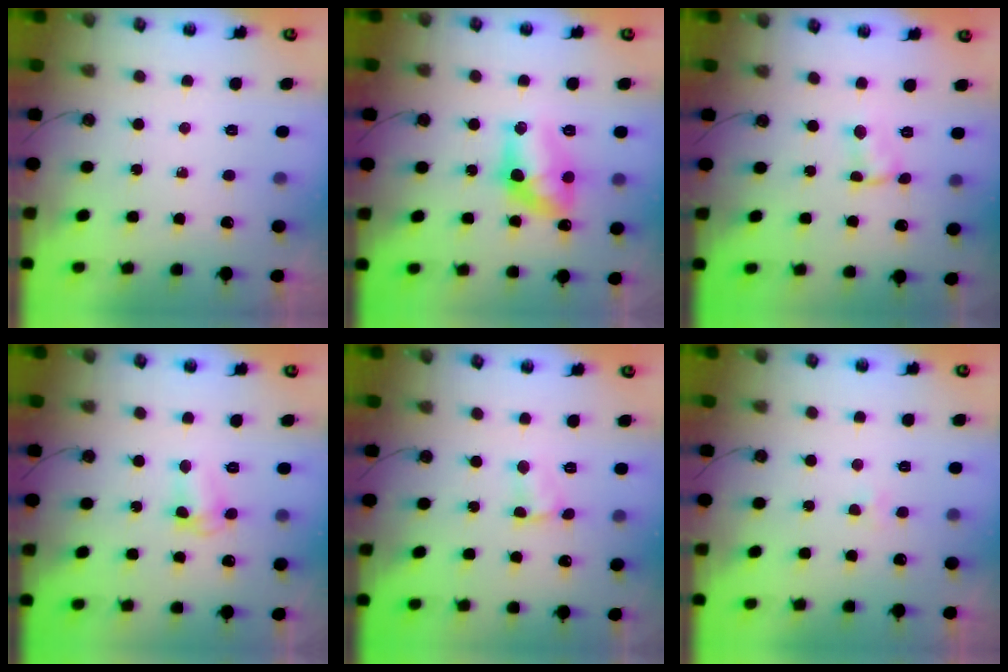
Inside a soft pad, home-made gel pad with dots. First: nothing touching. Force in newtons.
{"total": 12.3, "press": 12.3, "slide": 0.9}
{"total": 1.5, "press": 1.5, "slide": 0.2}
{"total": 5.1, "press": 5.0, "slide": 0.3}
{"total": 2.4, "press": 2.3, "slide": 0.4}
{"total": 1.9, "press": 1.8, "slide": 0.4}